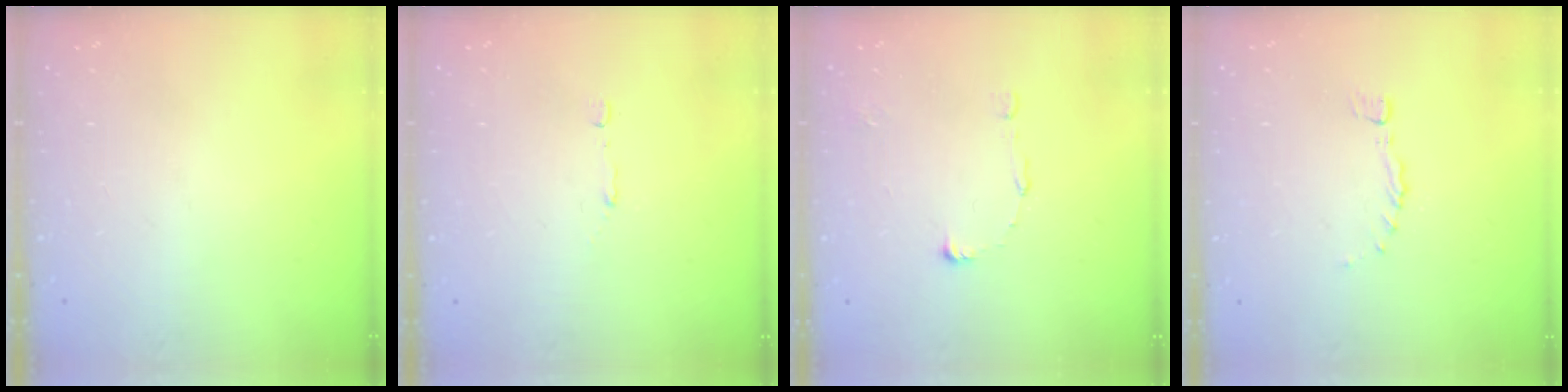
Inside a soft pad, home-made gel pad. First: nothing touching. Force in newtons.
{"total": 2.9, "press": 2.9, "slide": 0.6}
{"total": 6.9, "press": 6.9, "slide": 0.5}
{"total": 0.0}